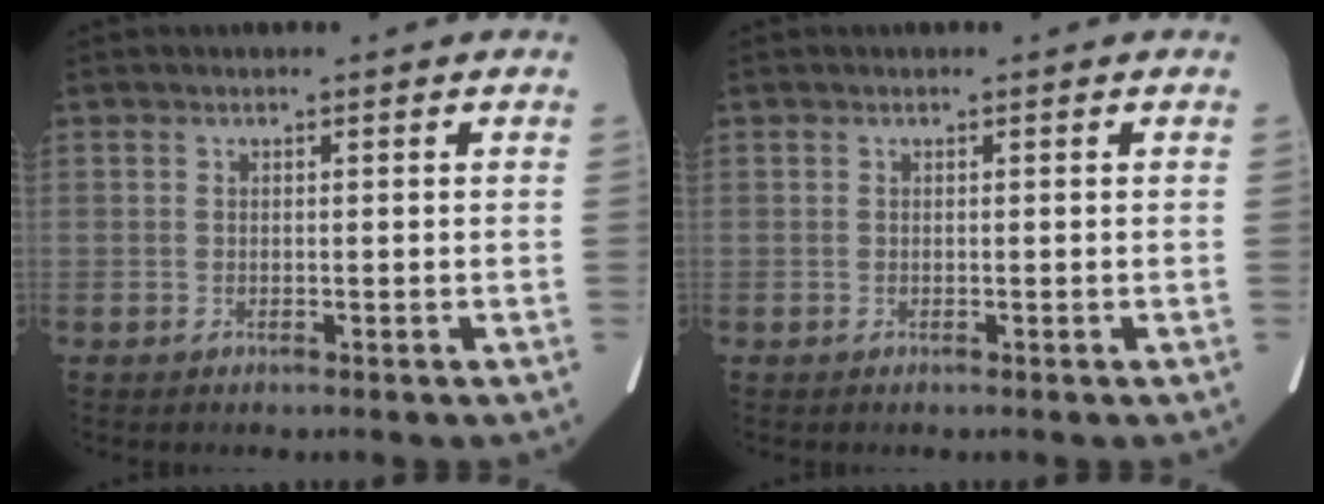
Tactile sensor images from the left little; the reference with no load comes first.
{"total": 0.0}